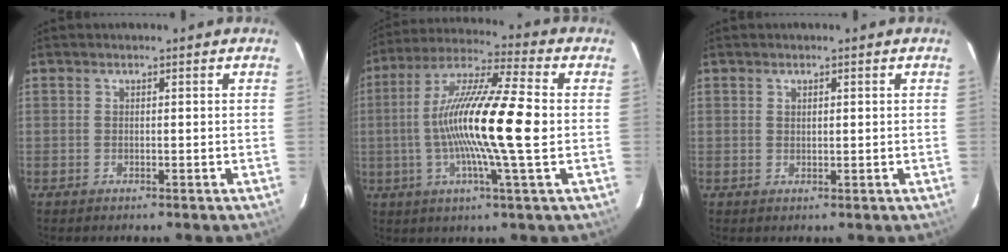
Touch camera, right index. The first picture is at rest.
{"total": 17.5, "force": [-0.9, 0.6, 17.5], "torque": [-0.323, 0.006, -0.030]}
{"total": 0.9, "force": [0.5, 0.5, 0.5], "torque": [-0.008, 0.003, 0.010]}